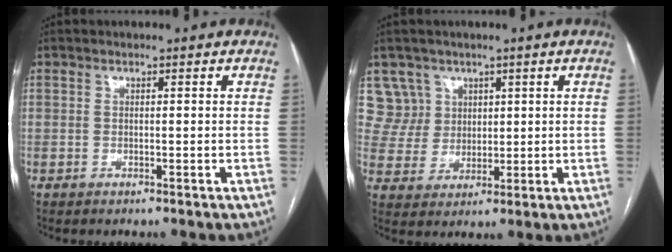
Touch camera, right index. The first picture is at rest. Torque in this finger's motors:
{"motor_torque": [-0.26, 0.33, -0.05, -0.02]}